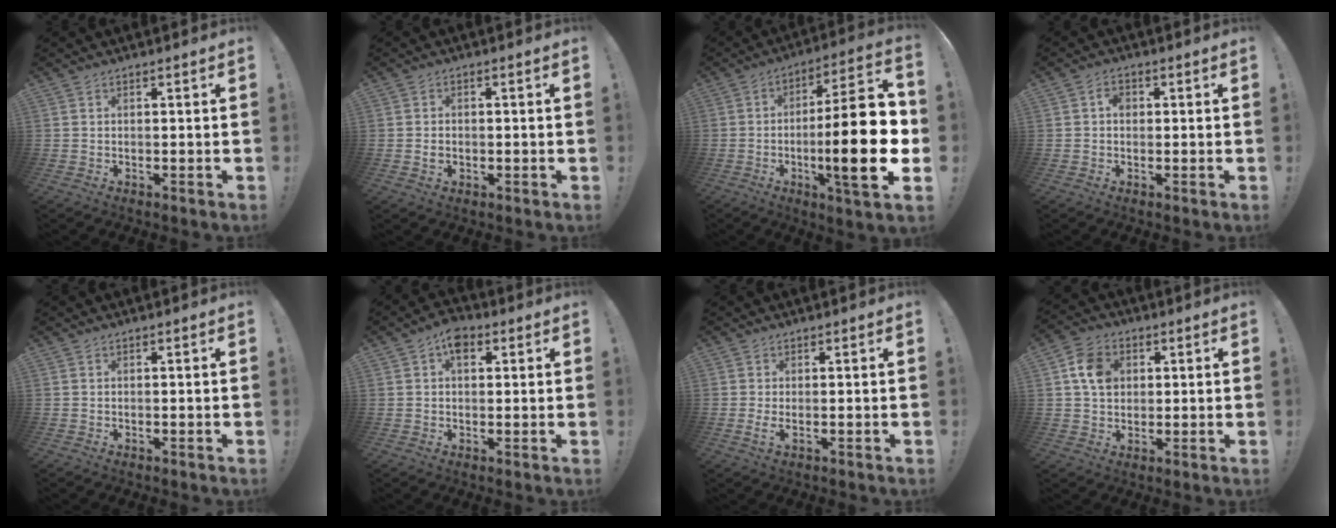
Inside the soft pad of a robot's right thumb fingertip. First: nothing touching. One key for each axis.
{"total": 1.9, "fx": -0.4, "fy": 1.6, "fz": 0.9, "tx": -0.006, "ty": 0.003, "tz": -0.009}
{"total": 23.1, "fx": -4.0, "fy": 5.0, "fz": 22.2, "tx": -0.351, "ty": 0.017, "tz": -0.064}
{"total": 2.8, "fx": 0.1, "fy": 2.1, "fz": 1.8, "tx": -0.030, "ty": 0.005, "tz": -0.001}
{"total": 0.0}
{"total": 6.0, "fx": 2.6, "fy": 3.9, "fz": 3.7, "tx": -0.046, "ty": -0.006, "tz": 0.045}
{"total": 1.7, "fx": 0.4, "fy": 0.1, "fz": 1.7, "tx": -0.022, "ty": -0.007, "tz": 0.007}
{"total": 9.3, "fx": 2.3, "fy": 7.4, "fz": 5.2, "tx": -0.085, "ty": 0.010, "tz": 0.046}